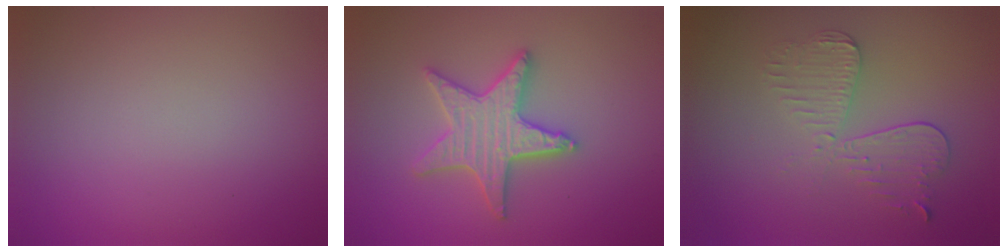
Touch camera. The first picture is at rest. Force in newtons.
{"total": 5.1, "press": 5.0, "slide": 0.9}
{"total": 3.5, "press": 3.1, "slide": 1.7}